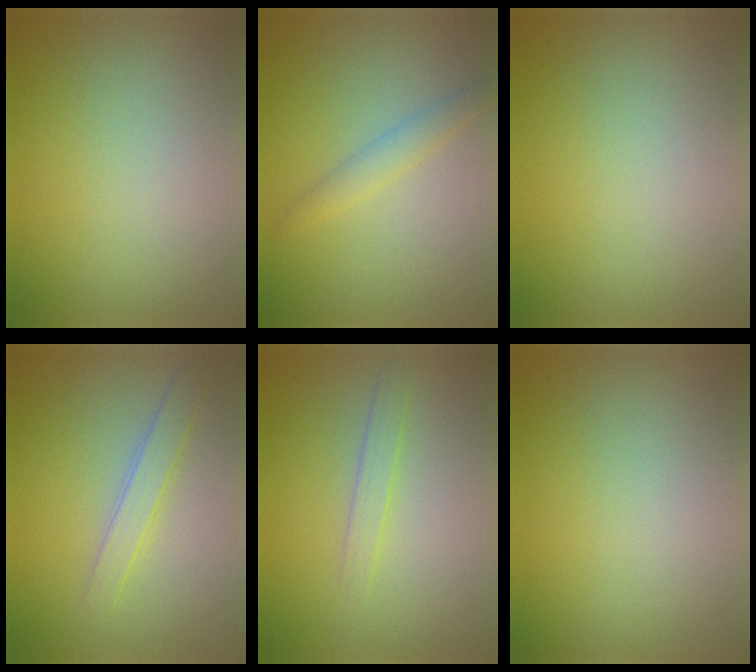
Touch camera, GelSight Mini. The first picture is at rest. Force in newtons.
{"total": 1.7, "press": 1.7, "slide": 0.1}
{"total": 0.0}
{"total": 2.0, "press": 2.0, "slide": 0.1}
{"total": 1.3, "press": 1.3, "slide": 0.0}
{"total": 0.0}